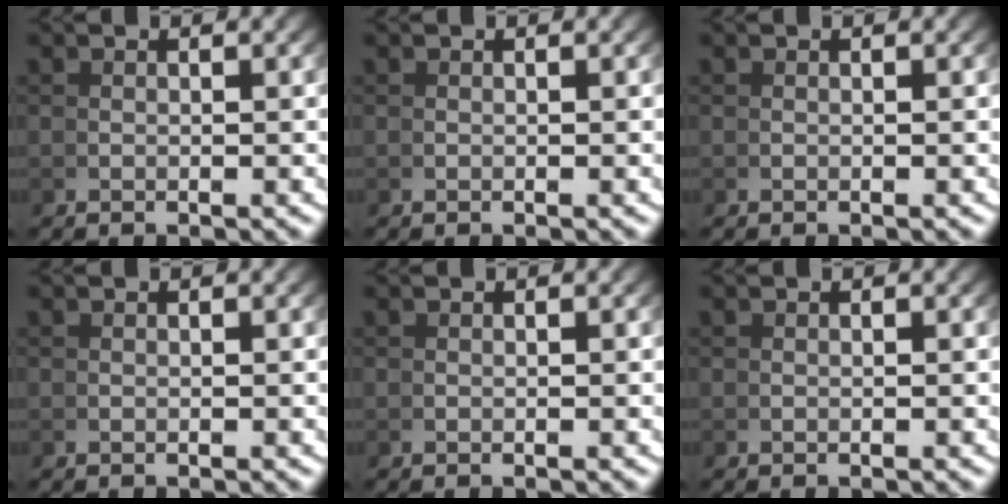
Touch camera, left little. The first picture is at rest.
{"total": 0.0}
{"total": 0.0}
{"total": 0.0}
{"total": 0.0}
{"total": 0.0}